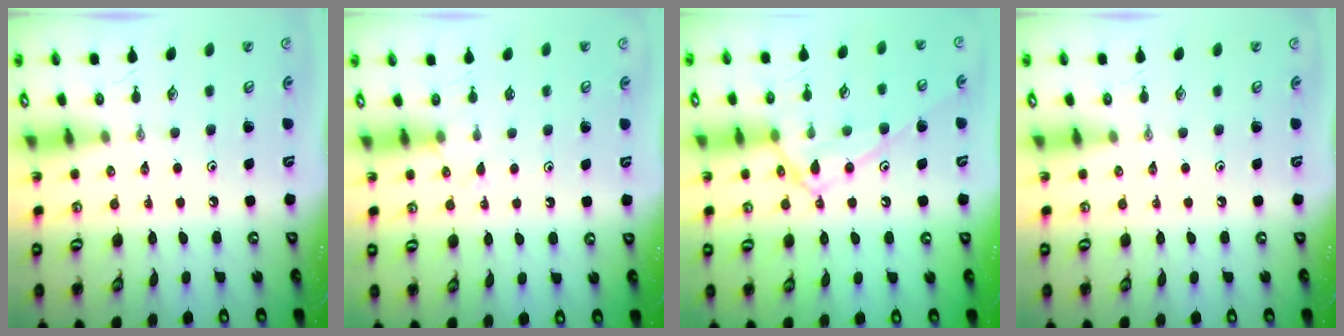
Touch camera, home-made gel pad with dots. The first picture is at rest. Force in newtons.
{"total": 5.6, "press": 5.6, "slide": 0.6}
{"total": 14.0, "press": 14.0, "slide": 1.2}
{"total": 0.0}